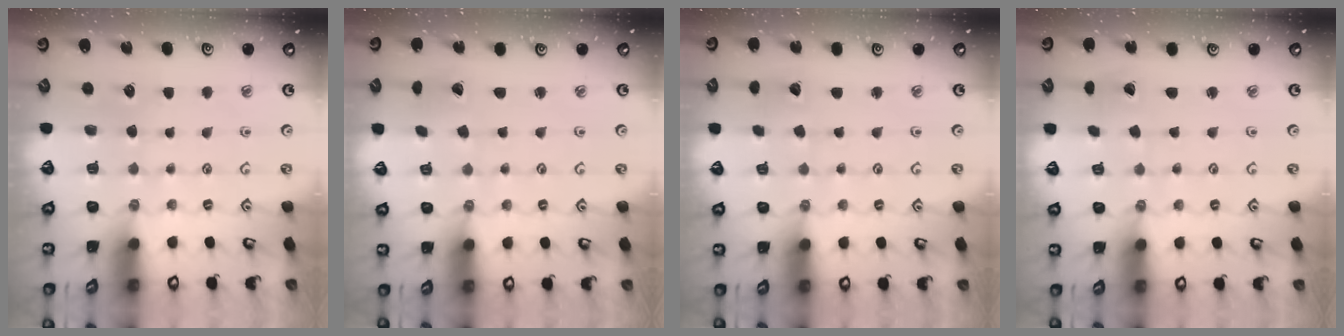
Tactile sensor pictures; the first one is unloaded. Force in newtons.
{"total": 0.6, "press": 0.6, "slide": 0.1}
{"total": 3.1, "press": 3.1, "slide": 0.4}
{"total": 1.0, "press": 1.0, "slide": 0.1}